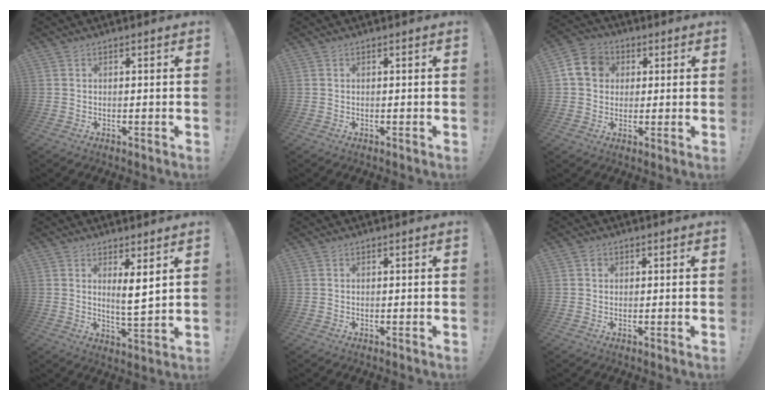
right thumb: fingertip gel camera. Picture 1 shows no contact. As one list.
[{"total": 0.0}, {"total": 10.0, "force": [2.4, 8.4, 4.9], "torque": [-0.076, 0.008, 0.054]}, {"total": 5.6, "force": [2.9, 0.6, 4.8], "torque": [-0.071, -0.024, 0.046]}, {"total": 0.0}, {"total": 1.2, "force": [0.4, 1.1, 0.3], "torque": [0.002, -0.001, 0.006]}]